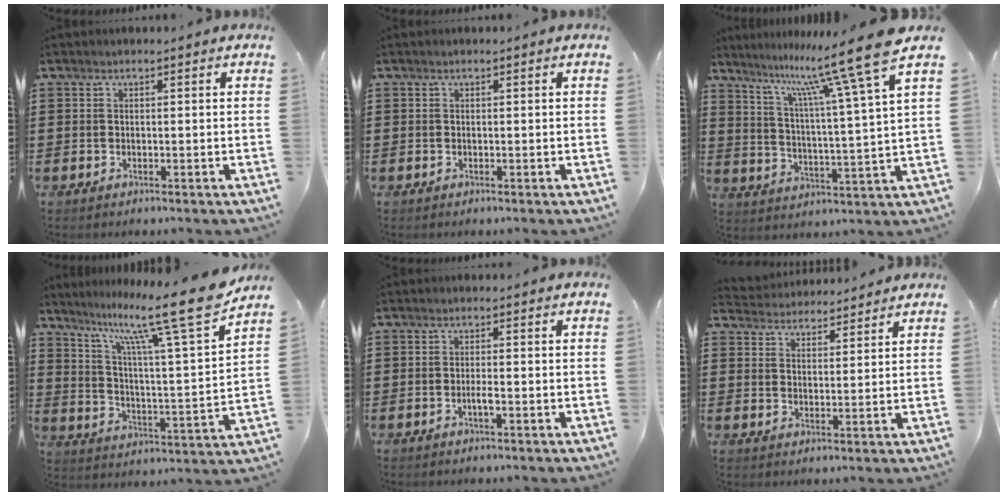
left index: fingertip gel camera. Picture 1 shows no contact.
{"total": 0.0}
{"total": 12.5, "force": [9.8, -1.3, 7.7], "torque": [-0.159, -0.060, 0.151]}
{"total": 14.4, "force": [11.6, -0.2, 8.5], "torque": [-0.169, -0.082, 0.182]}
{"total": 1.7, "force": [-0.7, 0.3, 1.5], "torque": [-0.028, 0.000, -0.012]}
{"total": 3.7, "force": [3.6, 0.5, -0.3], "torque": [-0.009, -0.014, 0.067]}